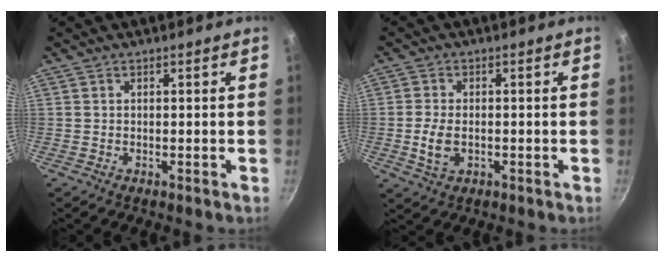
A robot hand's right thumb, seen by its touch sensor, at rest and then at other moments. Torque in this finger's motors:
{"motor_torque": [-0.51, 0.09, 0.45, 0.48, 0.04]}